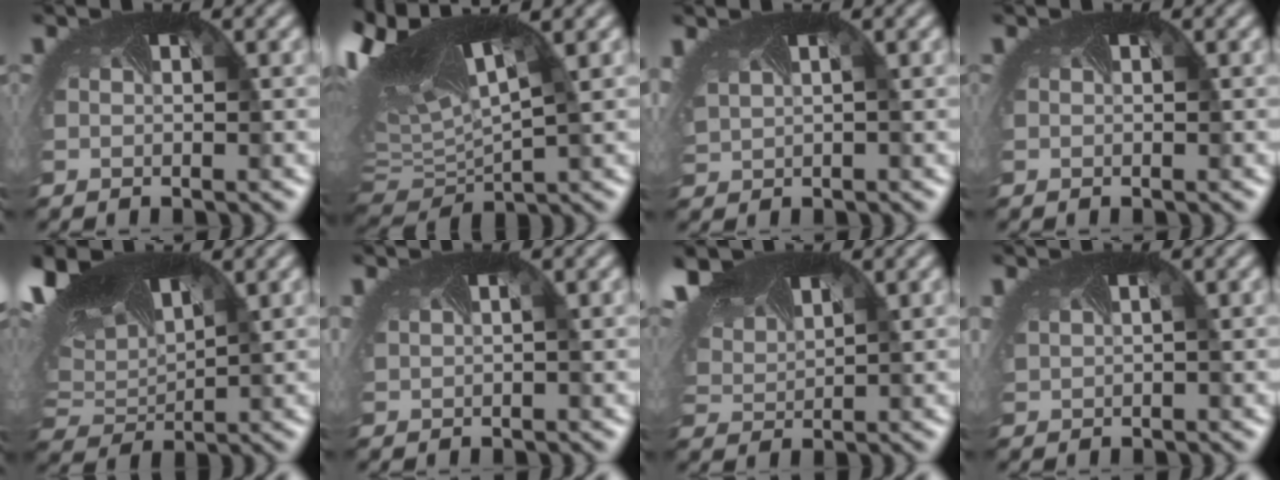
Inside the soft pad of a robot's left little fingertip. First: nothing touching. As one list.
[{"total": 13.0, "force": [4.2, 6.3, 10.5], "torque": [-0.229, 0.019, 0.084]}, {"total": 4.4, "force": [1.4, 2.7, 3.2], "torque": [-0.097, 0.014, 0.037]}, {"total": 0.0}, {"total": 11.5, "force": [5.5, 5.7, 8.2], "torque": [-0.173, 0.027, 0.093]}, {"total": 2.2, "force": [0.9, 1.3, 1.6], "torque": [-0.042, 0.016, 0.016]}, {"total": 8.9, "force": [6.3, 3.8, 4.9], "torque": [-0.130, 0.037, 0.103]}, {"total": 2.7, "force": [1.0, 1.6, 2.0], "torque": [-0.057, 0.014, 0.024]}]